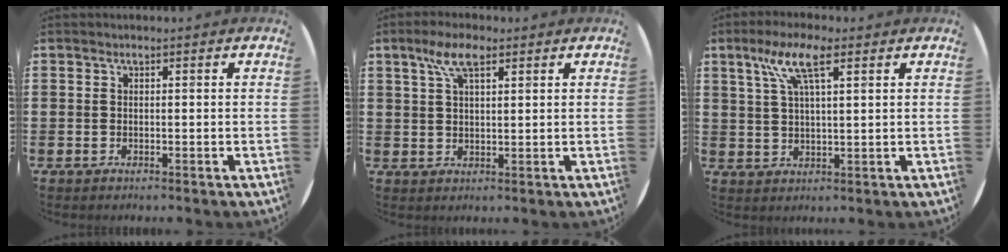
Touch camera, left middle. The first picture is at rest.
{"total": 5.6, "force": [3.2, 2.0, 4.1], "torque": [-0.088, 0.010, 0.056]}
{"total": 6.9, "force": [3.7, 1.9, 5.5], "torque": [-0.118, 0.012, 0.063]}